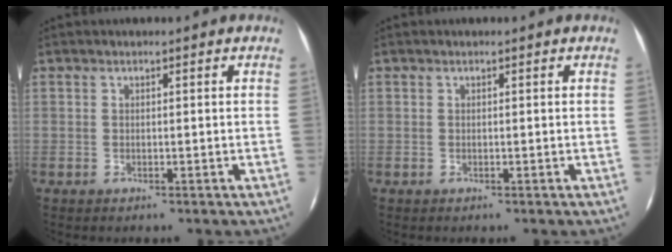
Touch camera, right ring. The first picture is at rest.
{"total": 0.0}